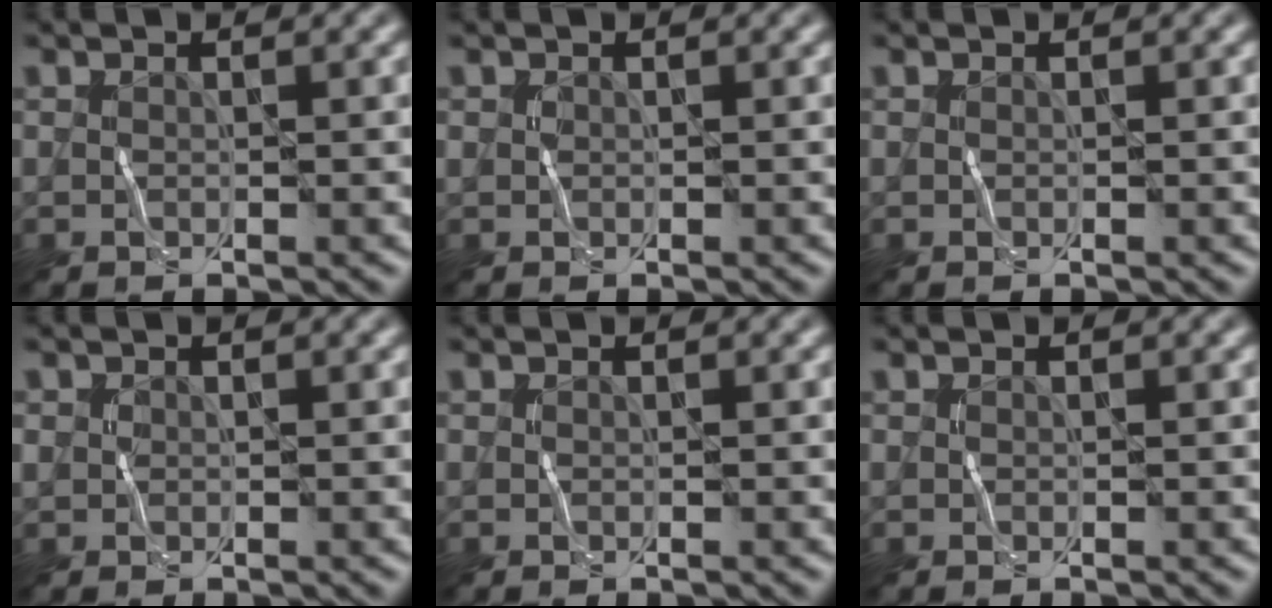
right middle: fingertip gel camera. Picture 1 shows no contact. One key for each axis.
{"total": 0.0}
{"total": 0.0}
{"total": 0.6, "fx": 0.1, "fy": 0.6, "fz": 0.1, "tx": 0.001, "ty": 0.000, "tz": -0.001}
{"total": 0.0}
{"total": 0.0}